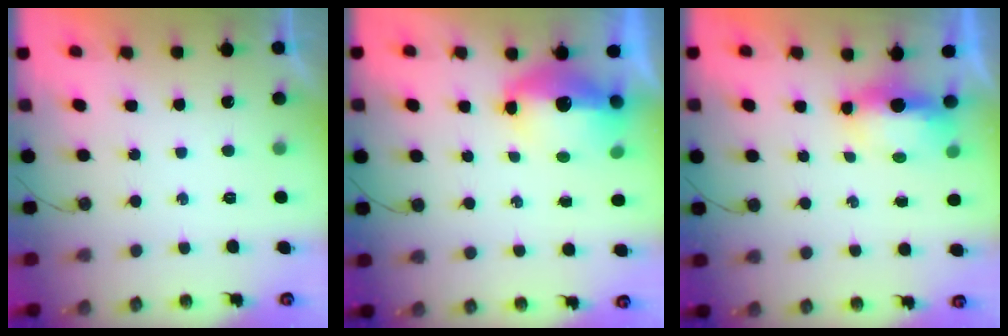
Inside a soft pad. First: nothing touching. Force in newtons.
{"total": 11.5, "press": 11.4, "slide": 1.3}
{"total": 10.2, "press": 7.1, "slide": 7.3}